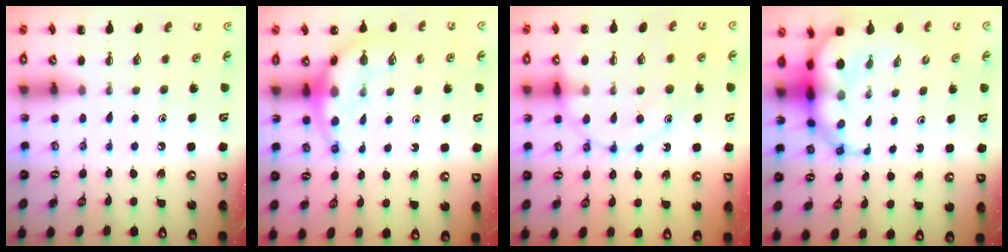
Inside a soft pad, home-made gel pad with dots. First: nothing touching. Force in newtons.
{"total": 9.2, "press": 9.0, "slide": 1.6}
{"total": 13.3, "press": 13.2, "slide": 1.6}
{"total": 9.4, "press": 9.0, "slide": 2.6}